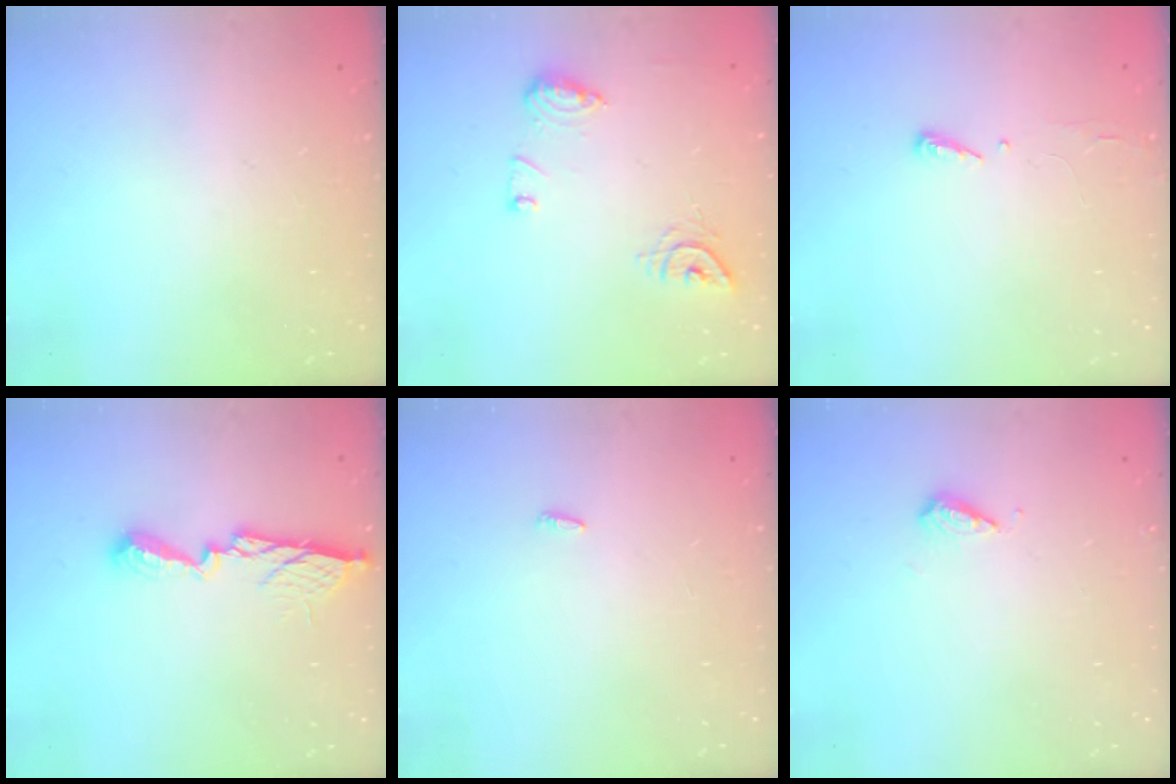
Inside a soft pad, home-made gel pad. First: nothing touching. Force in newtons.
{"total": 9.8, "press": 9.8, "slide": 0.6}
{"total": 2.9, "press": 2.9, "slide": 0.4}
{"total": 10.6, "press": 10.6, "slide": 0.6}
{"total": 1.8, "press": 1.7, "slide": 0.6}
{"total": 5.8, "press": 5.6, "slide": 1.3}